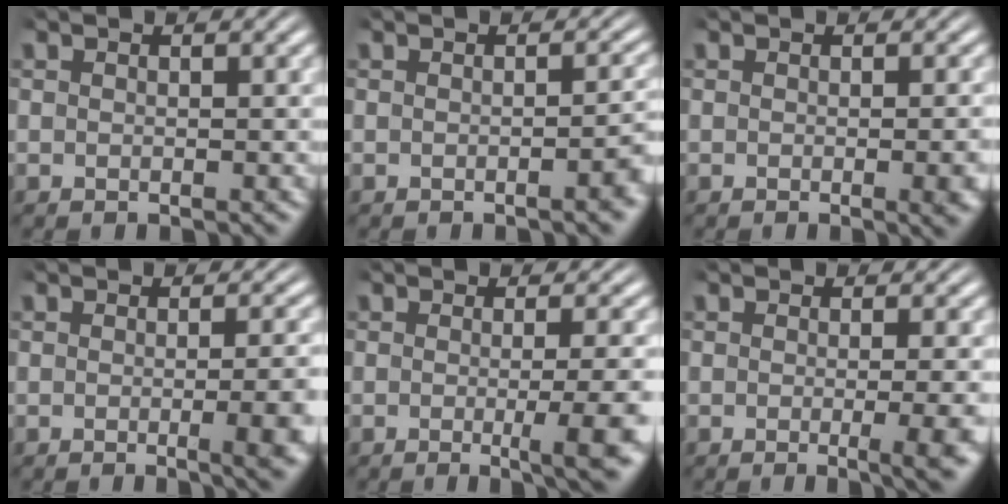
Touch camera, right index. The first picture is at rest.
{"total": 1.6, "force": [-0.9, 0.1, 1.4], "torque": [-0.015, 0.007, -0.018]}
{"total": 1.7, "force": [-0.5, 0.1, 1.6], "torque": [-0.016, 0.002, -0.010]}
{"total": 3.9, "force": [-1.3, 0.5, 3.7], "torque": [-0.036, 0.003, -0.024]}
{"total": 5.4, "force": [-1.8, 0.8, 5.0], "torque": [-0.044, 0.001, -0.032]}
{"total": 4.3, "force": [-1.3, 0.5, 4.0], "torque": [-0.035, 0.000, -0.025]}